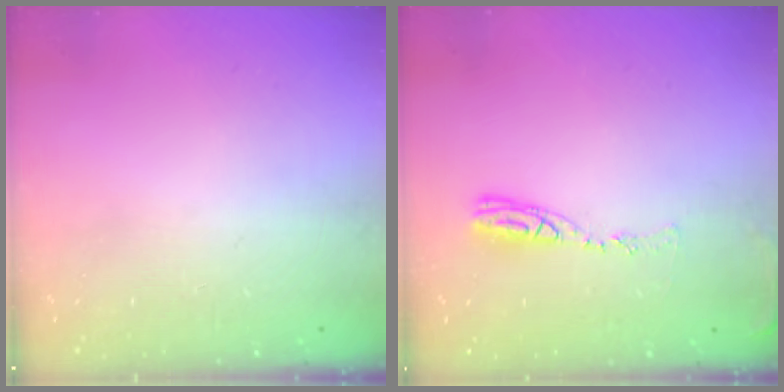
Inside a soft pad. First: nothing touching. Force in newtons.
{"total": 8.9, "press": 8.9, "slide": 0.8}